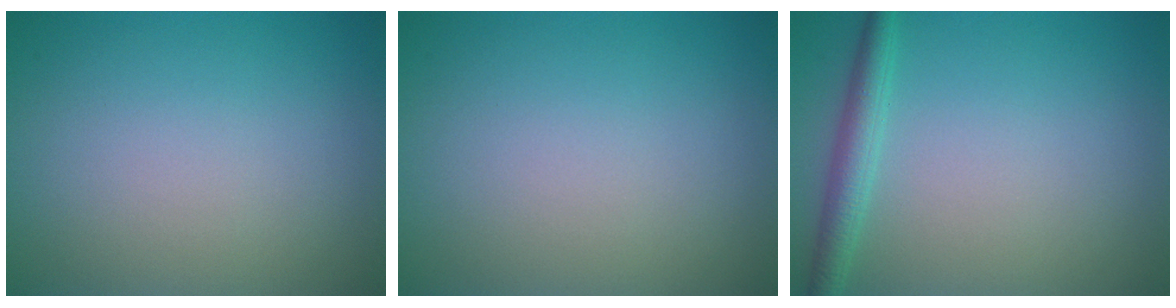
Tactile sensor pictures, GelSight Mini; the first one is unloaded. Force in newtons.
{"total": 0.0}
{"total": 2.5, "press": 2.5, "slide": 0.1}